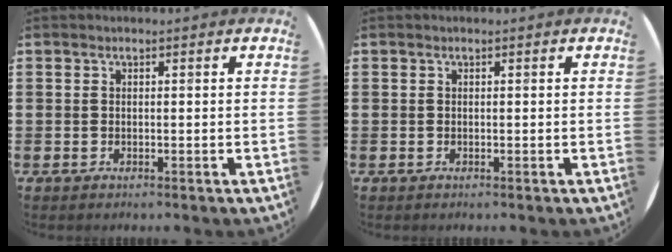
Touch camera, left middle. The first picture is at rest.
{"total": 0.0}